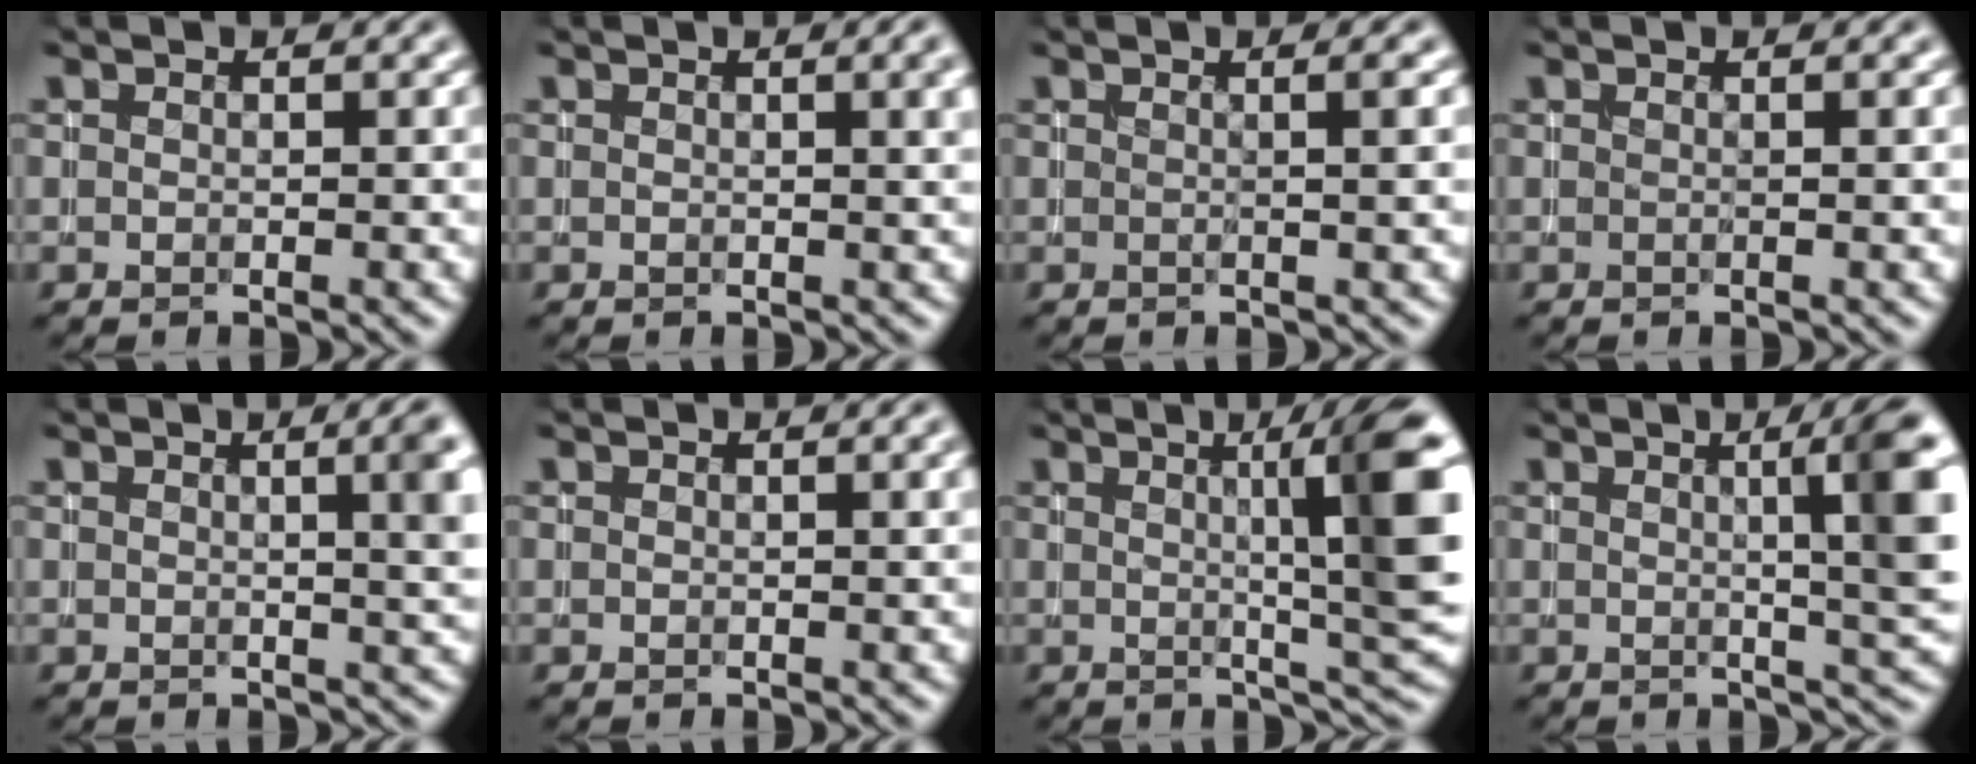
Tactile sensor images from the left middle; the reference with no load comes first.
{"total": 2.3, "force": [0.7, 0.7, 2.1], "torque": [-0.015, 0.007, 0.007]}
{"total": 2.3, "force": [0.4, 0.8, 2.1], "torque": [-0.017, 0.002, -0.007]}
{"total": 0.6, "force": [0.1, 0.1, 0.6], "torque": [-0.006, 0.001, -0.001]}
{"total": 5.4, "force": [1.1, 2.0, 4.9], "torque": [-0.025, 0.017, 0.006]}
{"total": 1.0, "force": [0.3, 0.2, 0.9], "torque": [-0.011, 0.004, 0.004]}
{"total": 9.8, "force": [1.8, 1.4, 9.5], "torque": [-0.115, 0.007, 0.026]}
{"total": 7.9, "force": [1.4, 1.6, 7.6], "torque": [-0.077, 0.010, 0.020]}